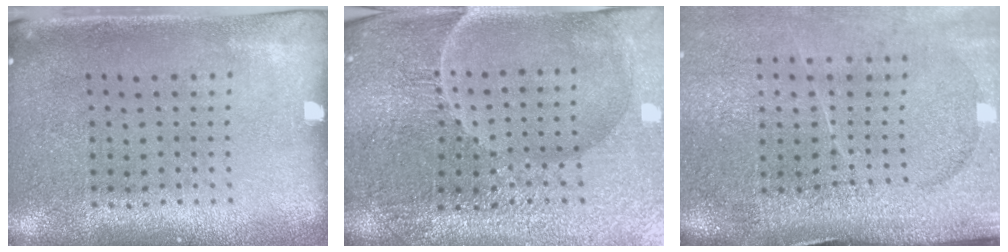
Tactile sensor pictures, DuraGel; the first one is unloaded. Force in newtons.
{"total": 4.2, "press": 4.1, "slide": 0.7}
{"total": 4.7, "press": 3.8, "slide": 2.7}